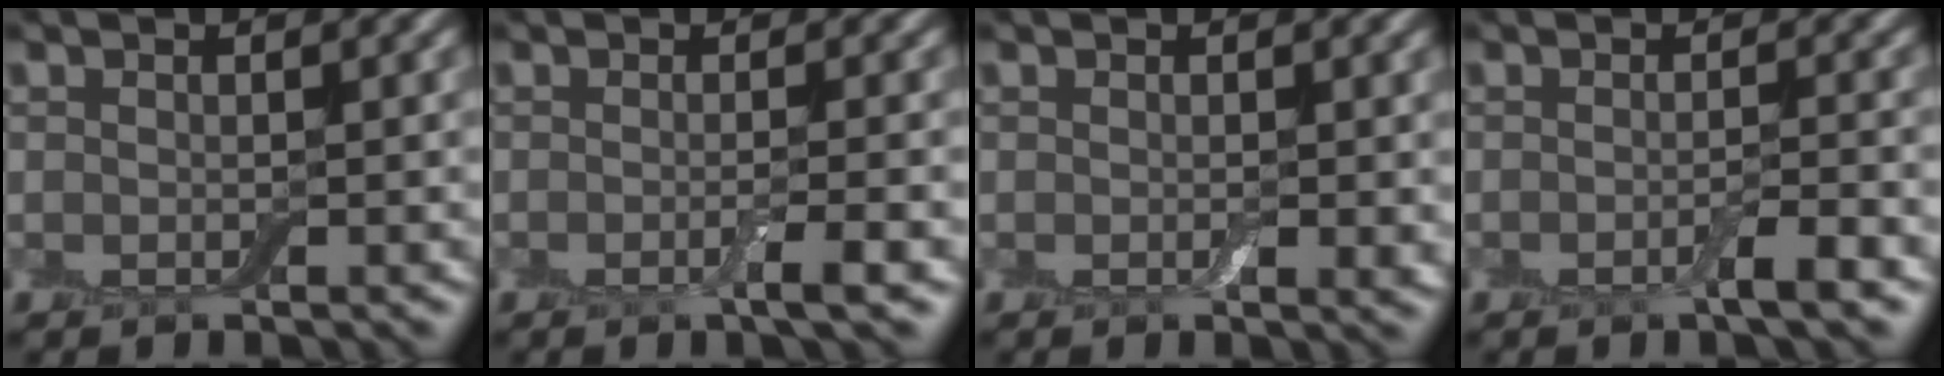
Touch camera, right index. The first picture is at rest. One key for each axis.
{"total": 2.1, "fx": -0.6, "fy": 0.4, "fz": 2.0, "tx": -0.028, "ty": -0.002, "tz": -0.013}
{"total": 1.1, "fx": -0.1, "fy": 0.3, "fz": 1.0, "tx": -0.016, "ty": -0.005, "tz": -0.002}
{"total": 2.1, "fx": -1.0, "fy": 0.3, "fz": 1.9, "tx": -0.028, "ty": 0.001, "tz": -0.019}